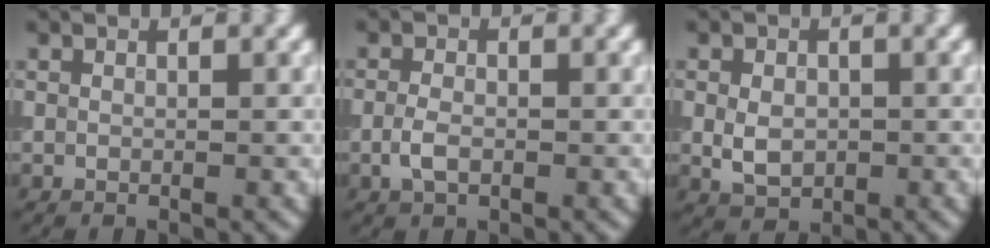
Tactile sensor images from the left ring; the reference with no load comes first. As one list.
[{"total": 2.0, "force": [-0.6, 1.1, 1.5], "torque": [-0.033, 0.000, -0.016]}, {"total": 2.9, "force": [-0.2, 2.2, 1.9], "torque": [-0.038, -0.003, -0.005]}]